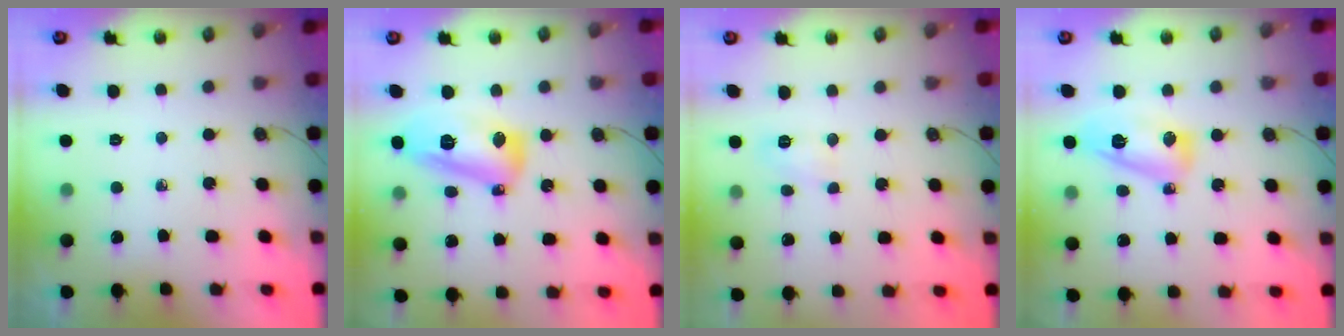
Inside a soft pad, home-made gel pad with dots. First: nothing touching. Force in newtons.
{"total": 14.1, "press": 14.1, "slide": 1.0}
{"total": 4.3, "press": 4.2, "slide": 0.6}
{"total": 10.1, "press": 10.1, "slide": 0.8}